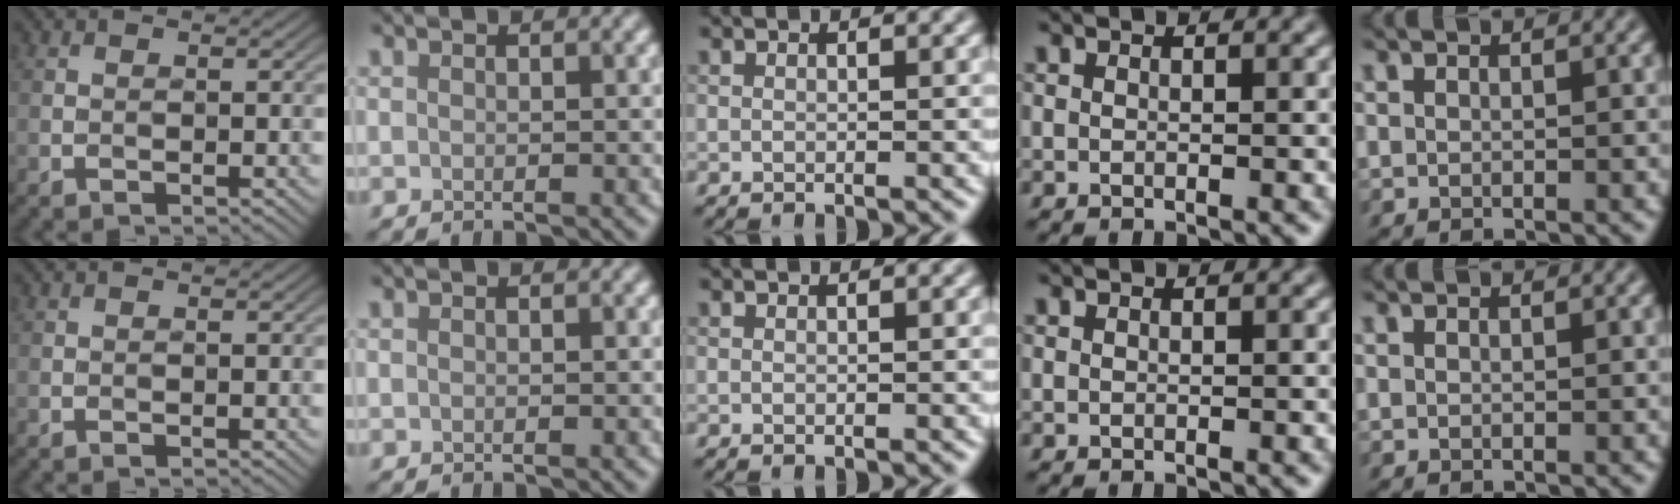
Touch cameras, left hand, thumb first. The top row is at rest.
{}